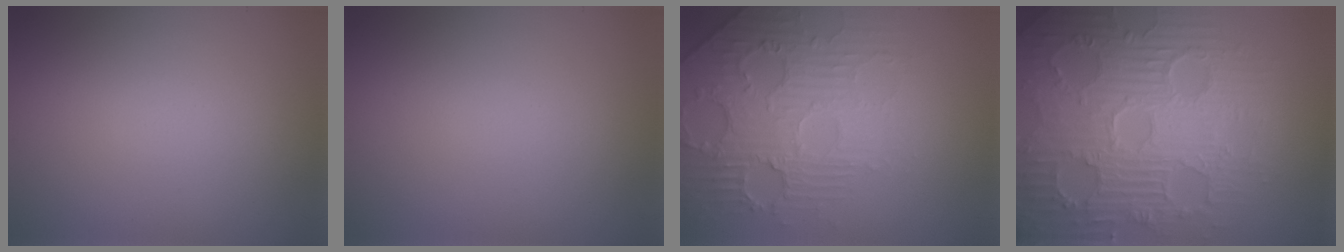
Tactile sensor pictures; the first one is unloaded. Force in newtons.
{"total": 0.0}
{"total": 4.5, "press": 4.1, "slide": 1.7}
{"total": 9.3, "press": 6.8, "slide": 6.3}